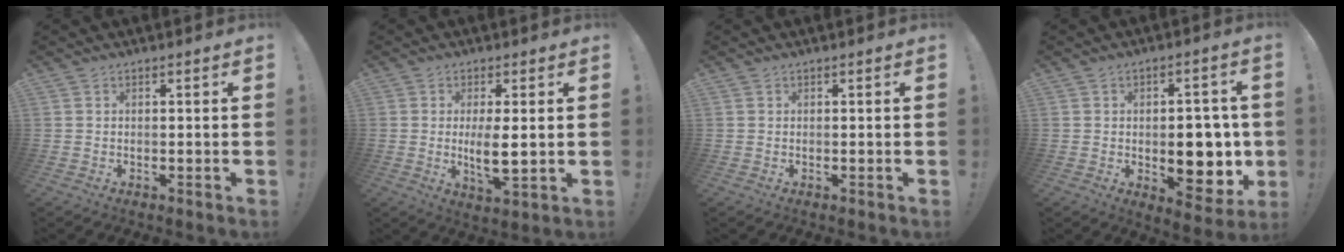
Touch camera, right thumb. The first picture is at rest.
{"total": 7.5, "force": [0.3, 2.3, 7.1], "torque": [-0.123, -0.020, 0.001]}
{"total": 0.0}
{"total": 14.7, "force": [-1.3, 8.8, 11.8], "torque": [-0.127, 0.001, -0.009]}